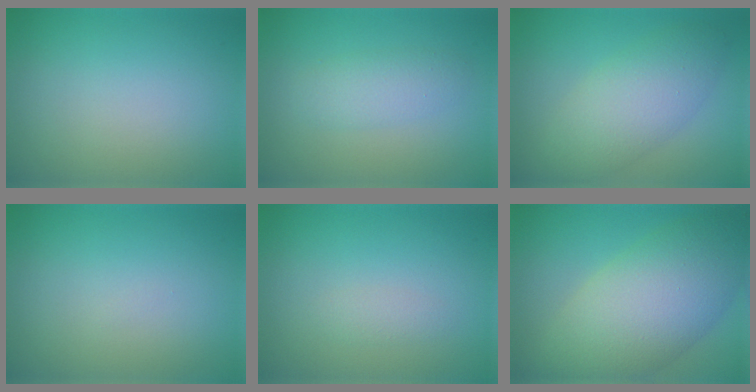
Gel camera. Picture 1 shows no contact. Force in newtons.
{"total": 2.3, "press": 2.3, "slide": 0.1}
{"total": 5.5, "press": 5.5, "slide": 0.3}
{"total": 0.0}
{"total": 1.0, "press": 1.0, "slide": 0.0}
{"total": 10.7, "press": 10.7, "slide": 0.4}